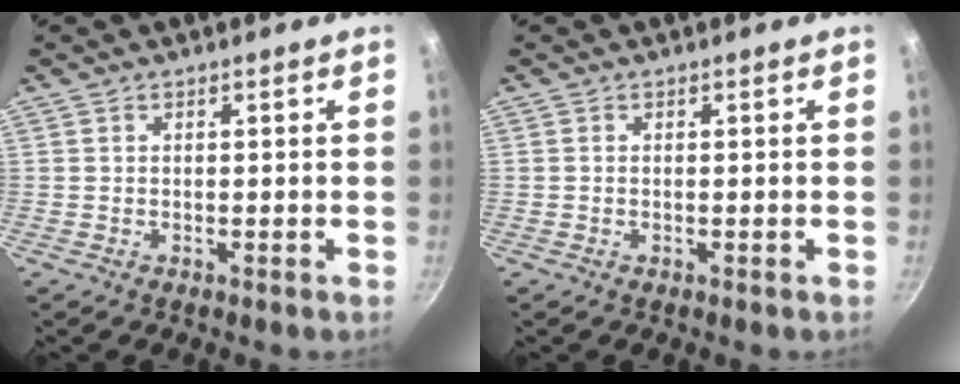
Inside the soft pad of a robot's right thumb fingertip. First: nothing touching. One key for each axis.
{"total": 0.0}